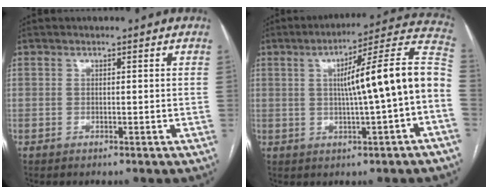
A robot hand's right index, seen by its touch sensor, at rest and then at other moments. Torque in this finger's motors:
{"motor_torque": [1.33, -0.21, 0.64, 0.18]}